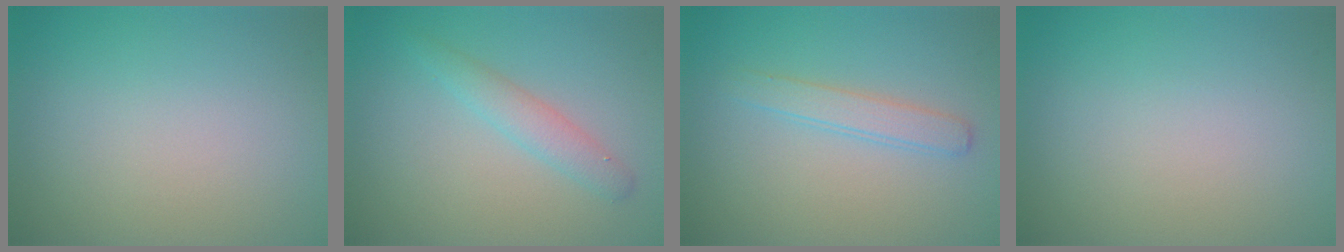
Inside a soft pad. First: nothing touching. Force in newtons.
{"total": 2.1, "press": 2.1, "slide": 0.2}
{"total": 2.0, "press": 2.0, "slide": 0.0}
{"total": 0.0}